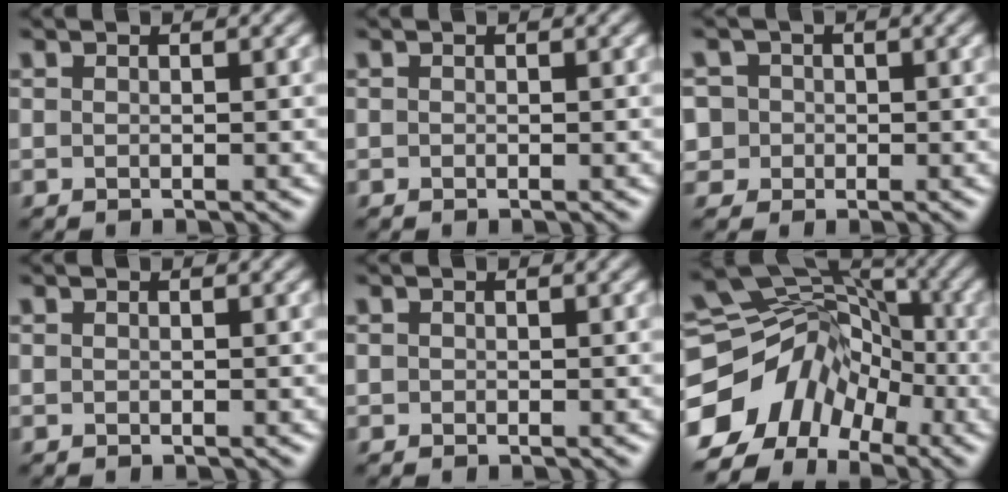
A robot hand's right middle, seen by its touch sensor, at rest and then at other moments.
{"total": 0.0}
{"total": 4.3, "force": [0.6, 4.1, 1.4], "torque": [-0.022, 0.035, -0.010]}
{"total": 0.0}
{"total": 0.0}
{"total": 12.3, "force": [-5.8, 9.0, 6.1], "torque": [-0.114, 0.000, -0.112]}